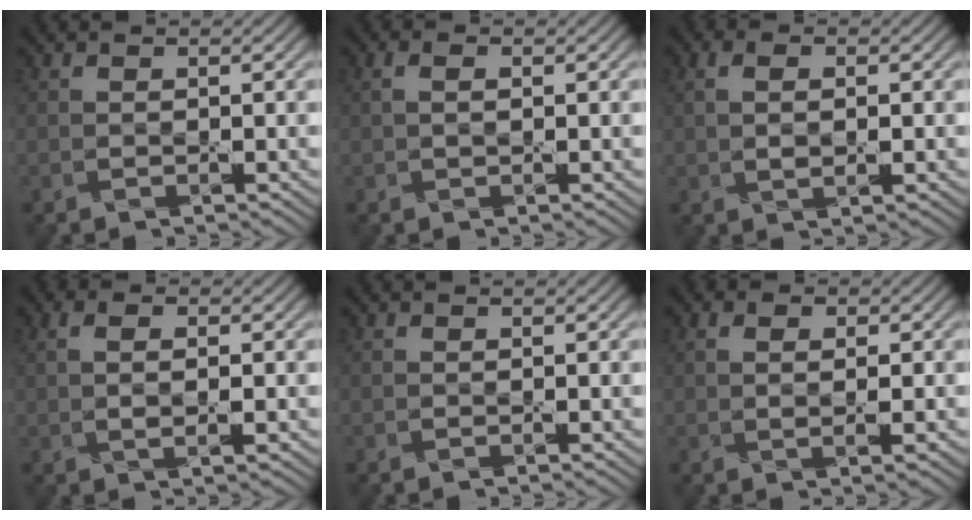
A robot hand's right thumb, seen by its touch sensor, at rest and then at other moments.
{"total": 1.5, "force": [0.3, 0.8, 1.3], "torque": [-0.025, 0.000, 0.009]}
{"total": 3.1, "force": [0.4, 1.5, 2.6], "torque": [-0.050, -0.006, 0.010]}
{"total": 3.1, "force": [0.3, 1.2, 2.9], "torque": [-0.055, -0.002, 0.006]}
{"total": 0.0}
{"total": 3.0, "force": [0.5, 1.5, 2.6], "torque": [-0.032, -0.007, 0.006]}